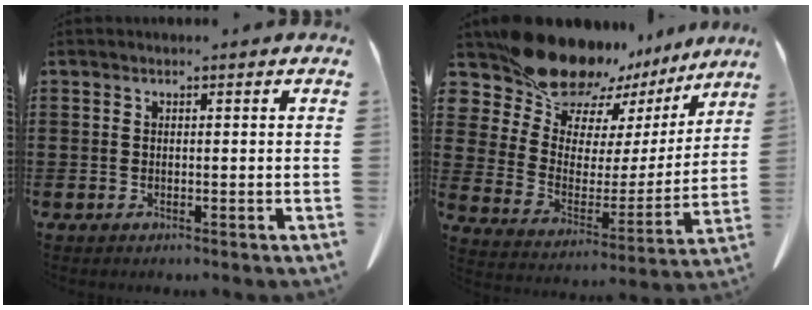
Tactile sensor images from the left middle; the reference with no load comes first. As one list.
[{"total": 15.2, "force": [14.1, 4.6, 3.6], "torque": [-0.103, -0.117, 0.247]}]